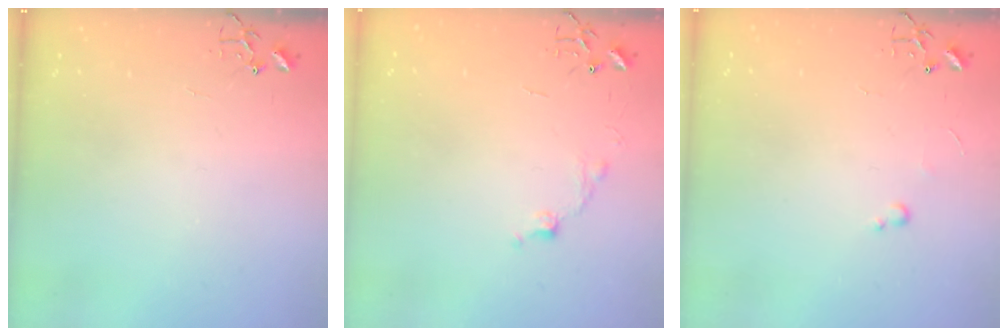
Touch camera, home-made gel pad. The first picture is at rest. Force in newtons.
{"total": 6.7, "press": 6.7, "slide": 0.9}
{"total": 2.4, "press": 2.3, "slide": 0.4}